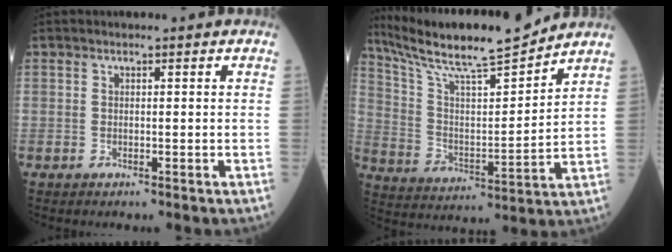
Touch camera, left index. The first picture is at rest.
{"total": 16.8, "force": [15.1, 0.3, 7.3], "torque": [-0.143, 0.003, 0.266]}